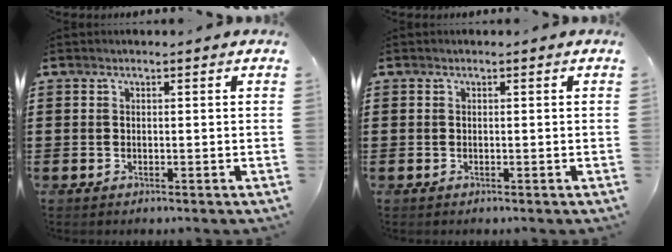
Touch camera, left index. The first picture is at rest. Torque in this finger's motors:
{"motor_torque": [0.00, 0.00, -0.01, 0.01]}